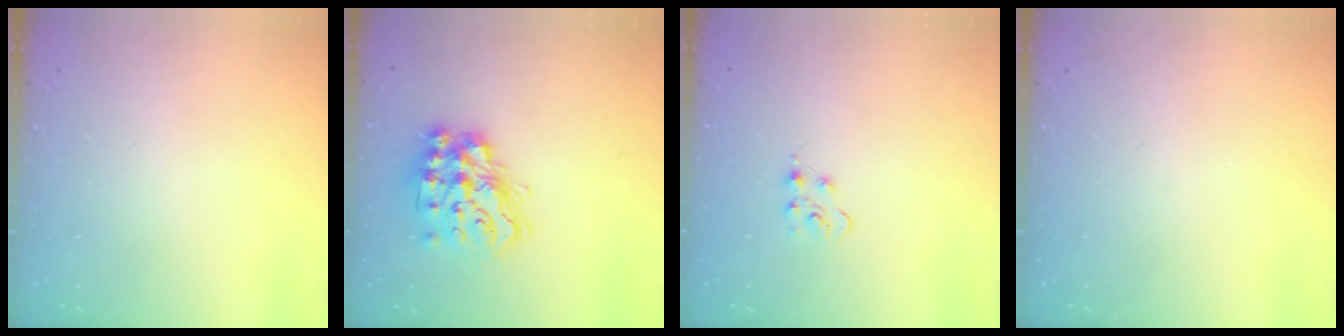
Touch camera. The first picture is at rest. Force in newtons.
{"total": 16.4, "press": 16.1, "slide": 3.4}
{"total": 4.0, "press": 3.9, "slide": 0.5}
{"total": 0.0}